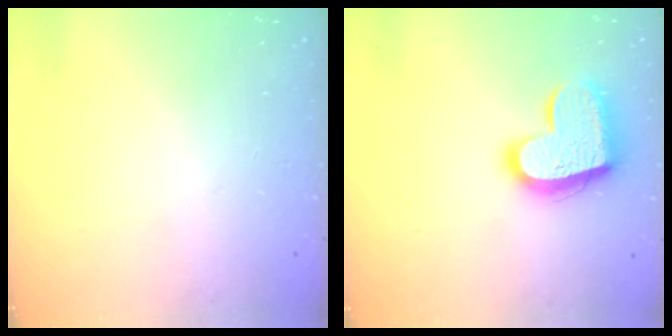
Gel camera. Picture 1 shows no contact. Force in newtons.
{"total": 16.3, "press": 16.3, "slide": 1.3}